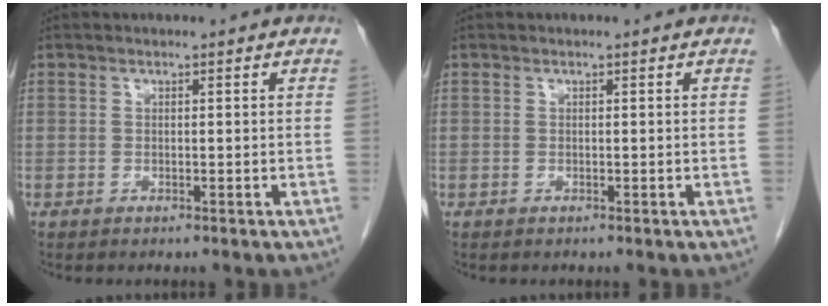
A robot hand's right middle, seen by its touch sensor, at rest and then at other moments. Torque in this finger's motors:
{"motor_torque": [-0.05, -0.03, -0.01, -0.01]}